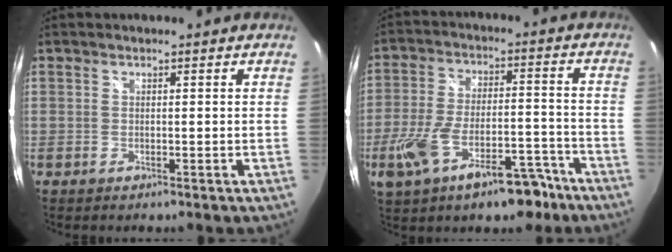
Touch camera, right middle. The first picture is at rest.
{"total": 16.4, "force": [-9.8, 6.7, 11.2], "torque": [-0.226, -0.012, -0.153]}